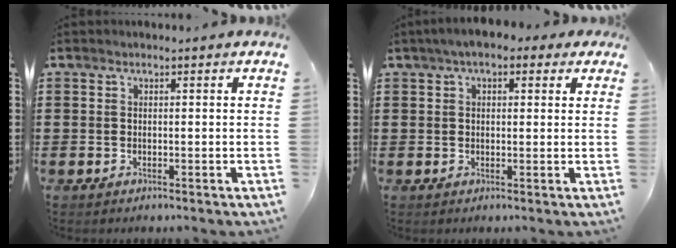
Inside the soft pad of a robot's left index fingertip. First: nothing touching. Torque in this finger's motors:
{"motor_torque": [2.14, 0.00, 0.75, 0.12]}